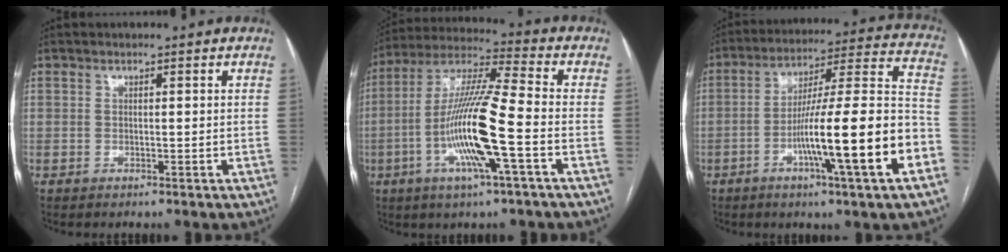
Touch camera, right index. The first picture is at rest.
{"total": 15.0, "force": [-4.1, 0.4, 14.4], "torque": [-0.288, -0.003, -0.083]}
{"total": 20.1, "force": [-7.2, 0.0, 18.8], "torque": [-0.260, 0.003, -0.115]}